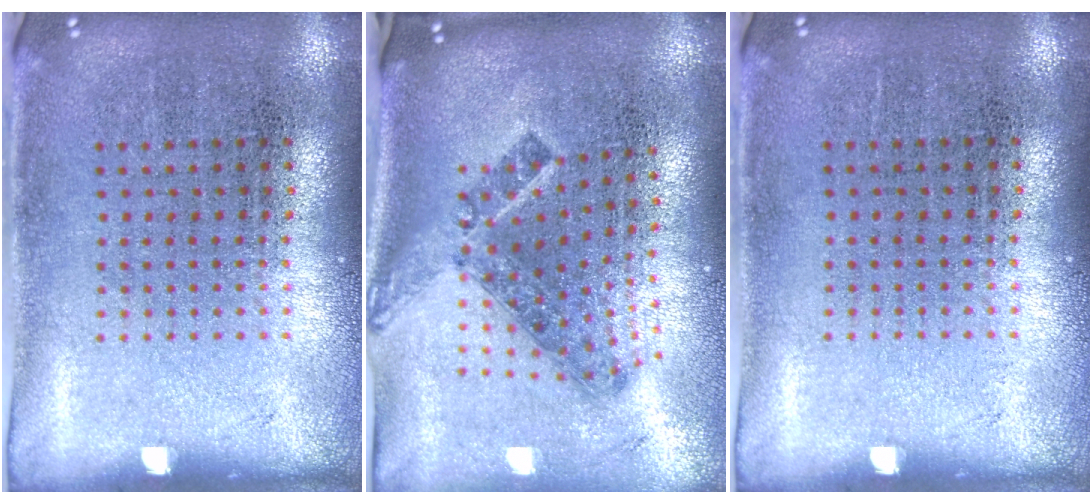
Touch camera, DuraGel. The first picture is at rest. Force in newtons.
{"total": 1.6, "press": 1.1, "slide": 1.1}
{"total": 0.0}